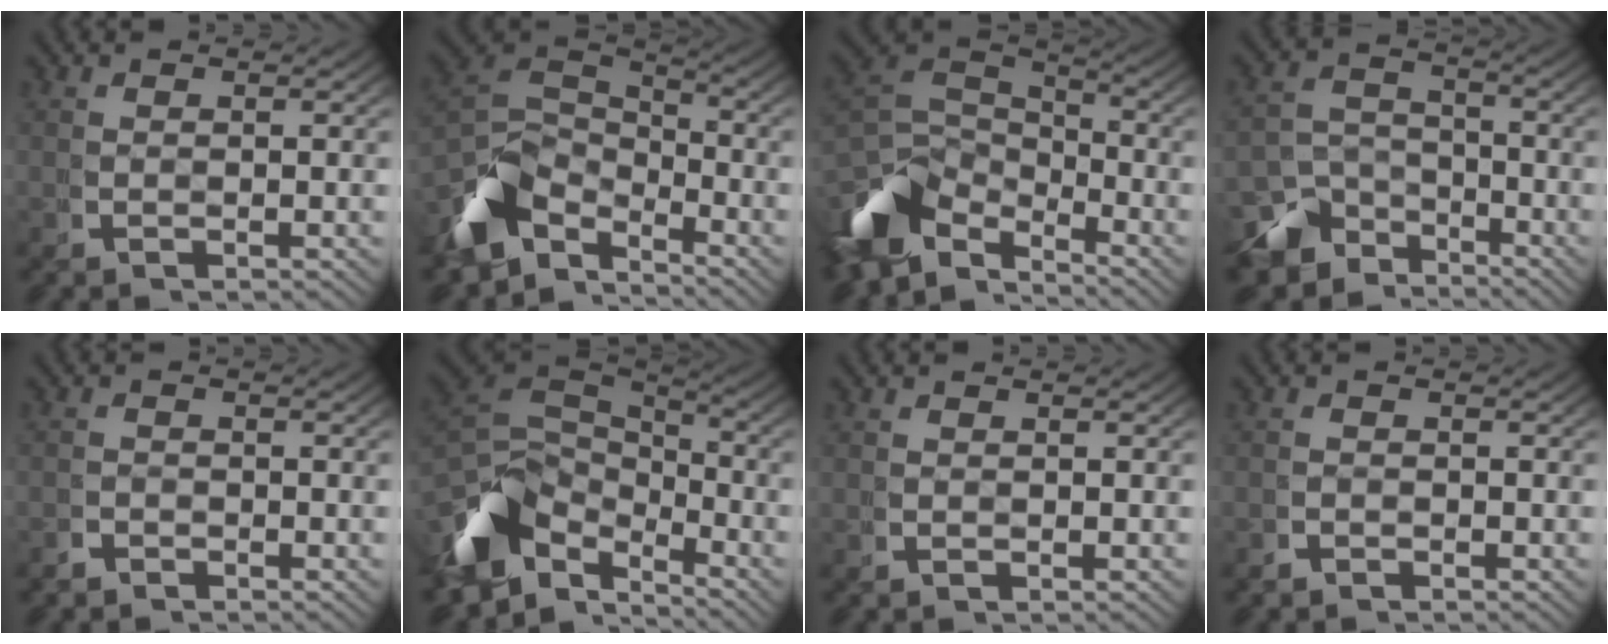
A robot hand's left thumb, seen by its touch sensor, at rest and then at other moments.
{"total": 10.0, "force": [-2.4, 6.7, 7.0], "torque": [-0.162, -0.030, -0.038]}
{"total": 10.9, "force": [-3.1, 7.3, 7.5], "torque": [-0.171, -0.032, -0.048]}
{"total": 9.0, "force": [-5.0, 6.3, 4.0], "torque": [-0.052, -0.037, -0.077]}
{"total": 1.2, "force": [-1.2, 0.4, -0.1], "torque": [0.006, -0.008, -0.024]}
{"total": 12.3, "force": [-2.5, 8.4, 8.7], "torque": [-0.200, -0.038, -0.033]}
{"total": 0.0}
{"total": 1.0, "force": [-0.9, 0.3, -0.1], "torque": [0.006, -0.006, -0.019]}